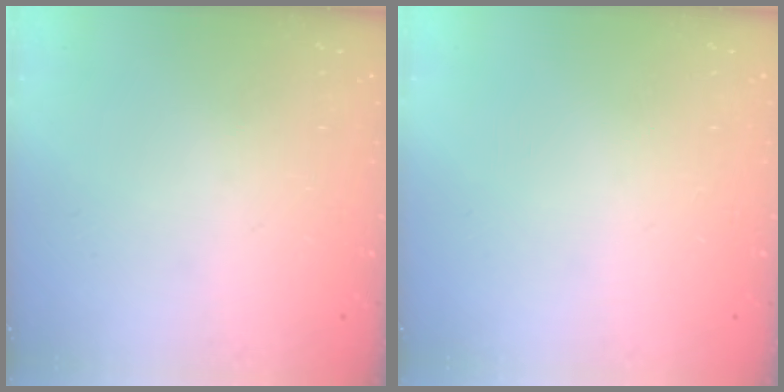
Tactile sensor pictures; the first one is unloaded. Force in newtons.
{"total": 0.0}